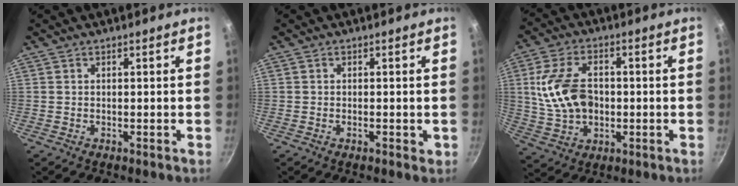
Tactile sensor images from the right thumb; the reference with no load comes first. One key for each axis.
{"total": 1.5, "fx": -0.5, "fy": 0.7, "fz": 1.3, "tx": -0.017, "ty": 0.000, "tz": -0.007}
{"total": 12.8, "fx": 0.5, "fy": 8.8, "fz": 9.3, "tx": -0.169, "ty": 0.009, "tz": 0.016}